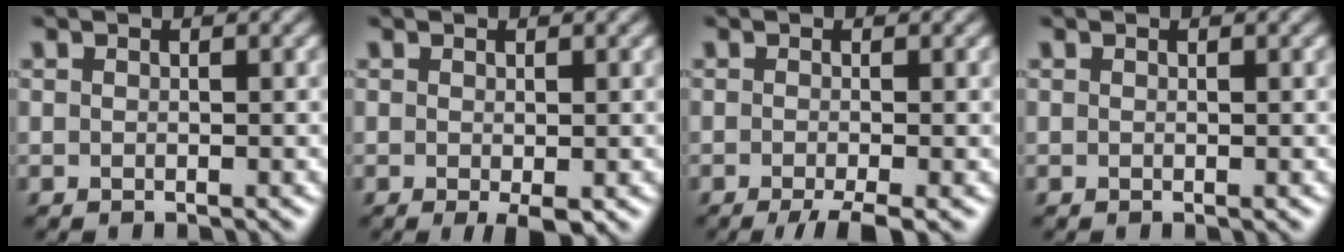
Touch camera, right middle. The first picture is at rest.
{"total": 1.6, "force": [-0.5, 0.4, 1.4], "torque": [-0.023, -0.006, -0.007]}
{"total": 2.9, "force": [-1.7, 0.4, 2.3], "torque": [-0.037, -0.004, -0.034]}
{"total": 0.0}